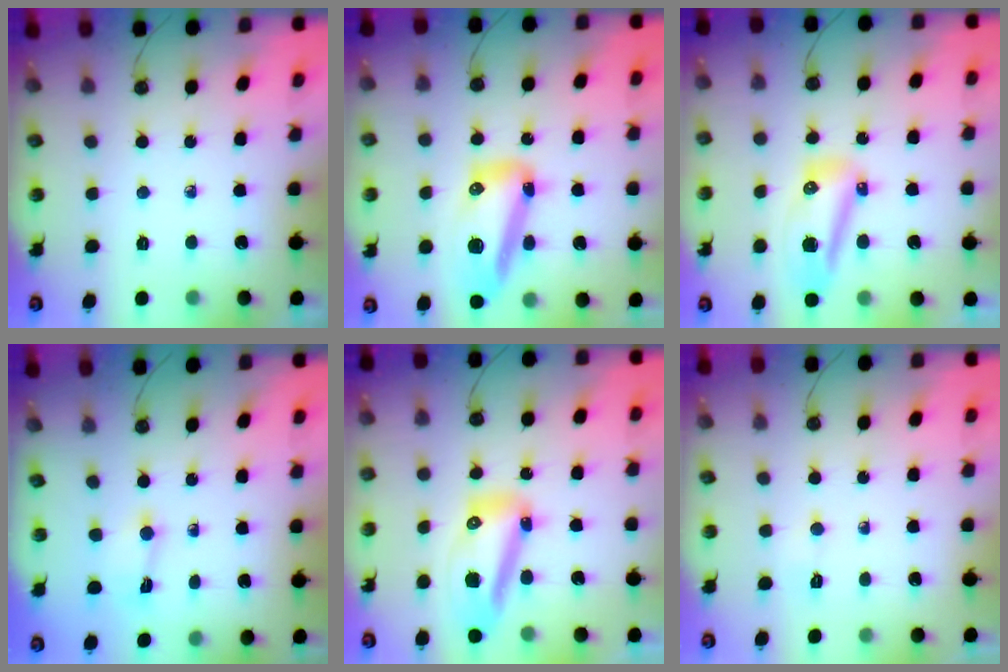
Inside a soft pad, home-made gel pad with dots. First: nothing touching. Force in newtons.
{"total": 15.0, "press": 14.9, "slide": 1.3}
{"total": 16.2, "press": 12.7, "slide": 10.1}
{"total": 1.0, "press": 0.9, "slide": 0.5}
{"total": 12.8, "press": 12.7, "slide": 1.3}
{"total": 2.8, "press": 2.8, "slide": 0.4}